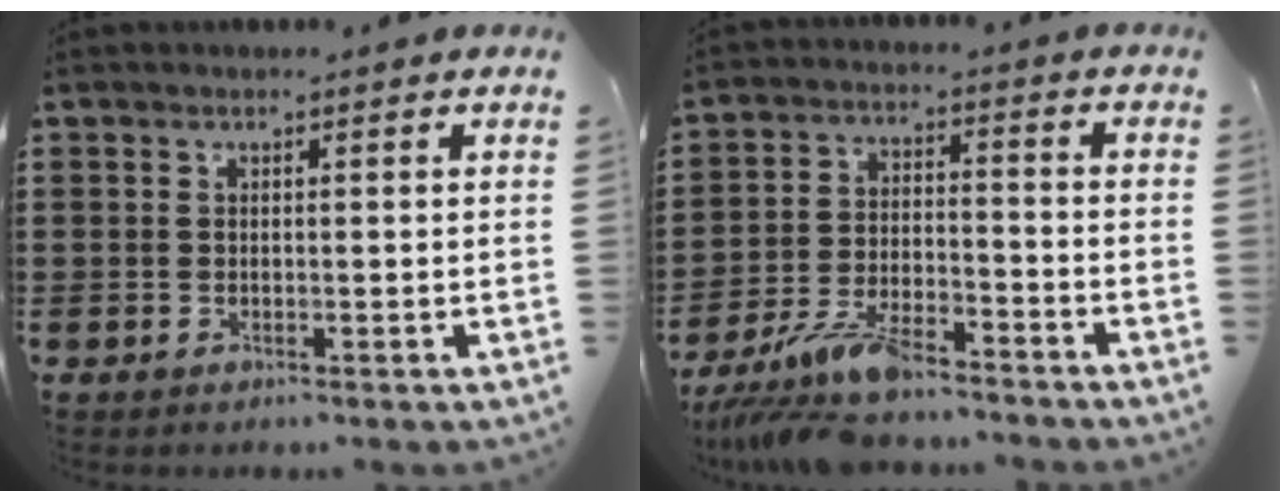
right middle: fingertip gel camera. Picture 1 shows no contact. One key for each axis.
{"total": 8.9, "fx": -7.5, "fy": 2.1, "fz": 4.3, "tx": -0.098, "ty": 0.004, "tz": -0.146}